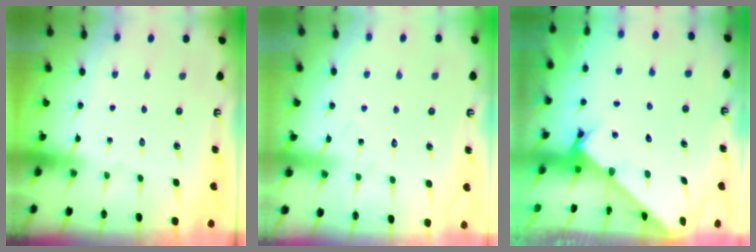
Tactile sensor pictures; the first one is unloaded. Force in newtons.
{"total": 5.6, "press": 5.6, "slide": 0.4}
{"total": 2.2, "press": 2.2, "slide": 0.2}